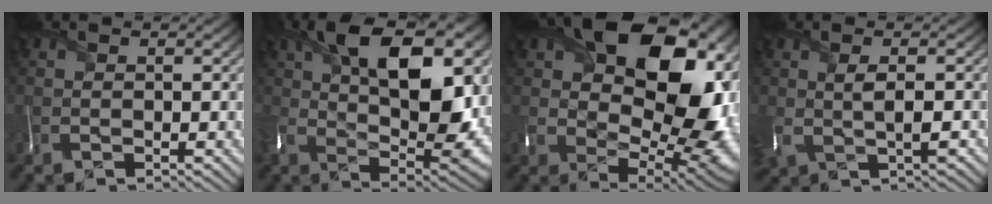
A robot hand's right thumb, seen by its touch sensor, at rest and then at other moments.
{"total": 16.8, "force": [5.9, 9.0, 12.9], "torque": [-0.215, 0.004, 0.103]}
{"total": 19.3, "force": [5.8, 12.5, 13.5], "torque": [-0.208, -0.007, 0.111]}
{"total": 3.3, "force": [0.4, 1.8, 2.8], "torque": [-0.069, -0.003, 0.007]}